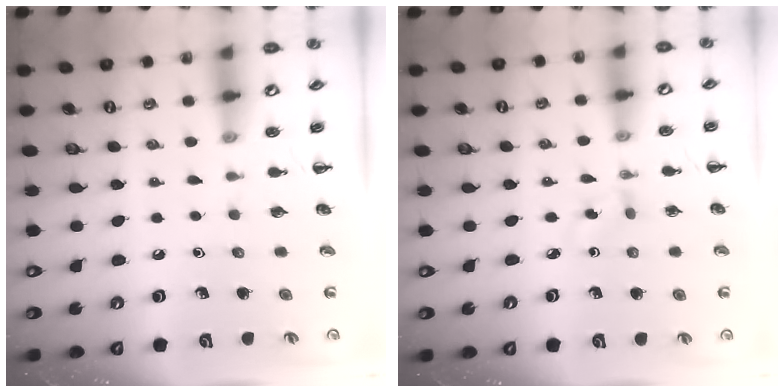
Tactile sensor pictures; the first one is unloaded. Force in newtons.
{"total": 2.3, "press": 2.0, "slide": 1.1}